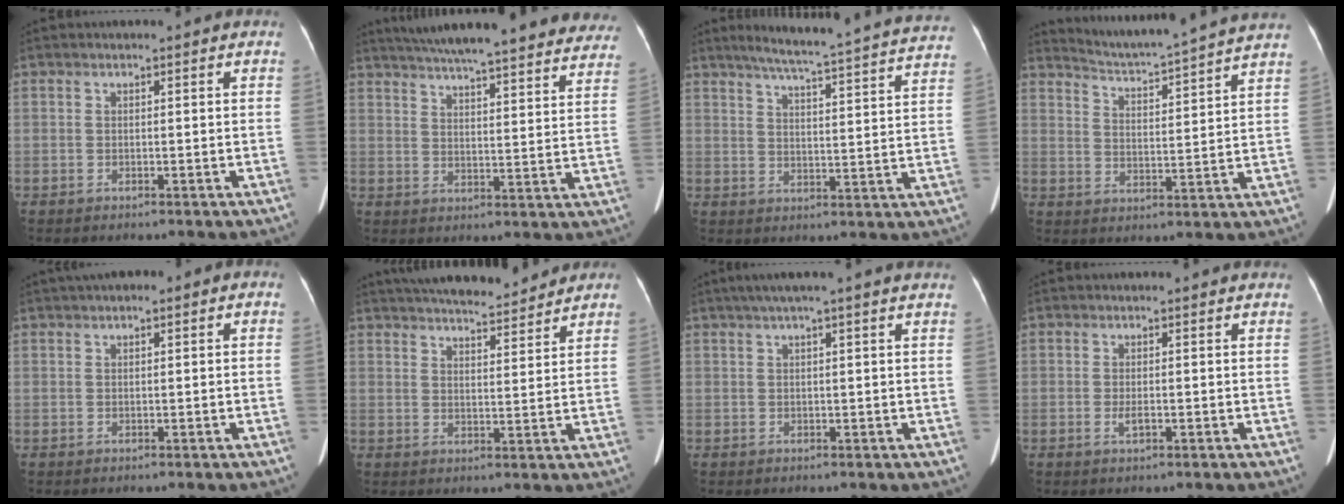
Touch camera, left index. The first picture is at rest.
{"total": 31.1, "force": [27.4, 4.6, 13.9], "torque": [-0.220, -0.037, 0.333]}
{"total": 24.6, "force": [22.4, 0.1, 10.2], "torque": [-0.153, -0.039, 0.271]}
{"total": 14.5, "force": [13.7, -1.3, 4.4], "torque": [-0.086, -0.019, 0.188]}
{"total": 2.9, "force": [0.8, 1.0, 2.6], "torque": [-0.049, 0.018, 0.009]}
{"total": 13.5, "force": [12.2, 2.3, 5.4], "torque": [-0.087, 0.013, 0.179]}
{"total": 4.2, "force": [2.9, -0.9, 2.8], "torque": [-0.048, 0.024, 0.053]}
{"total": 1.3, "force": [-0.6, 0.4, 1.1], "torque": [-0.028, -0.005, -0.010]}